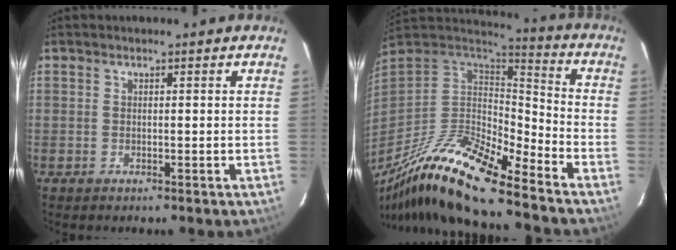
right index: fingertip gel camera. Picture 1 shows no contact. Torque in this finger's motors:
{"motor_torque": [1.21, -0.93, 0.42, 0.13]}